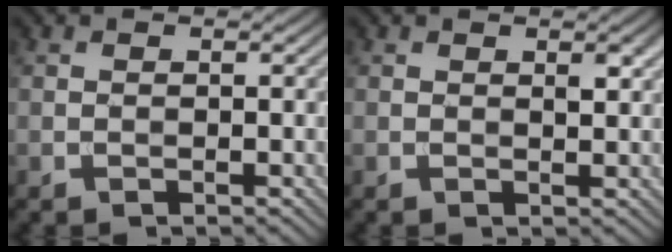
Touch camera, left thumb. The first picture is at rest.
{"total": 1.4, "force": [0.7, 0.5, 1.2], "torque": [-0.018, -0.003, 0.014]}